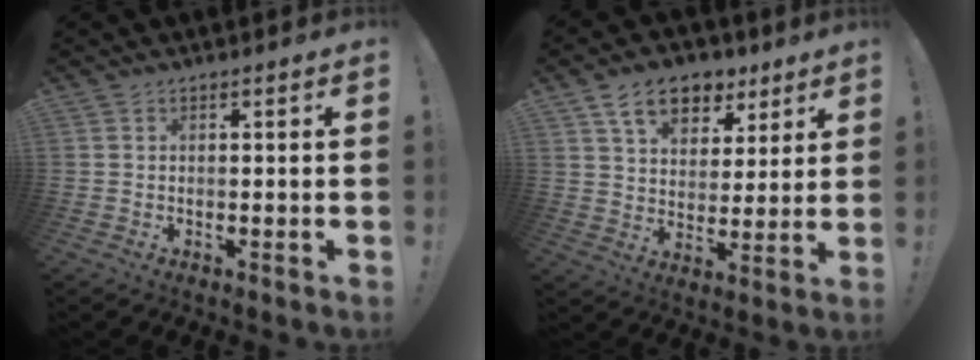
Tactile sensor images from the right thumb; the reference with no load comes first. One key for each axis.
{"total": 12.9, "fx": 7.9, "fy": 8.1, "fz": 6.2, "tx": -0.092, "ty": -0.038, "tz": 0.145}